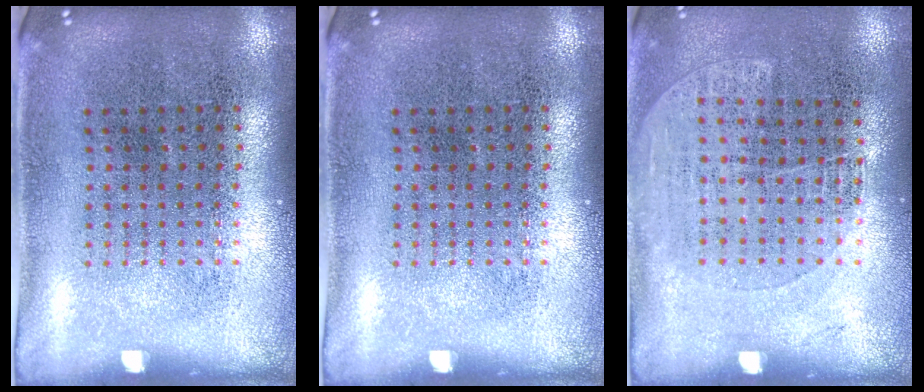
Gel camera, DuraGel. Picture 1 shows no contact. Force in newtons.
{"total": 0.0}
{"total": 1.1, "press": 0.9, "slide": 0.6}